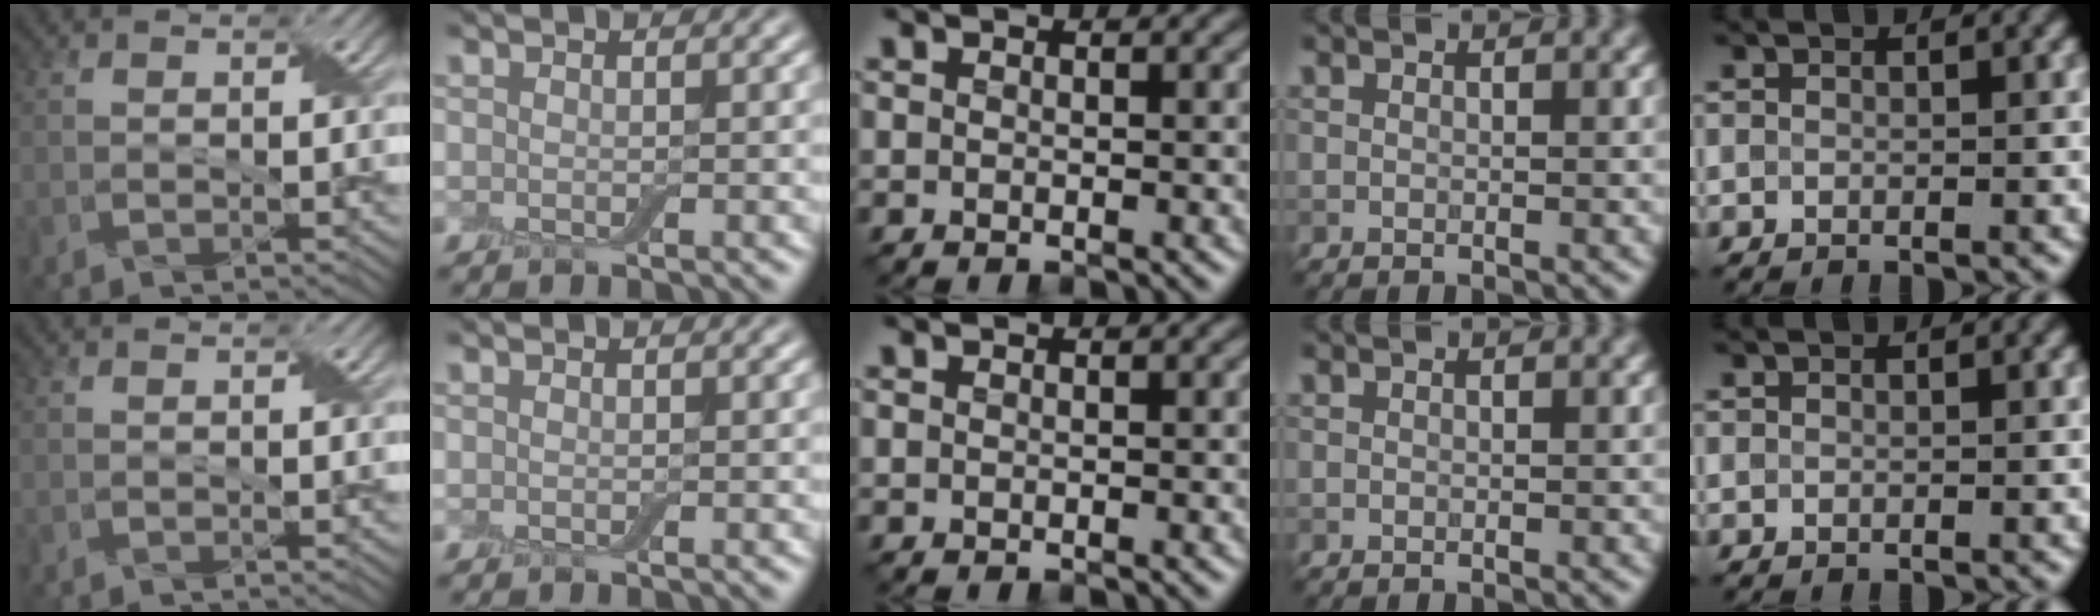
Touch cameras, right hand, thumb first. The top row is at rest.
{}